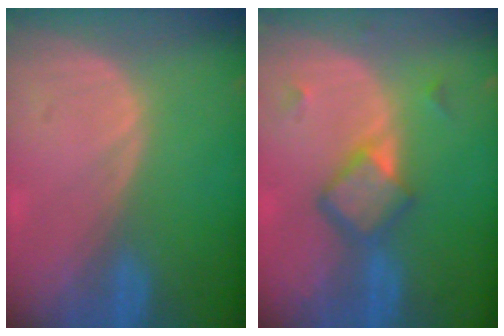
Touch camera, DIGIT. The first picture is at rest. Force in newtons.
{"total": 5.9, "press": 5.2, "slide": 2.8}